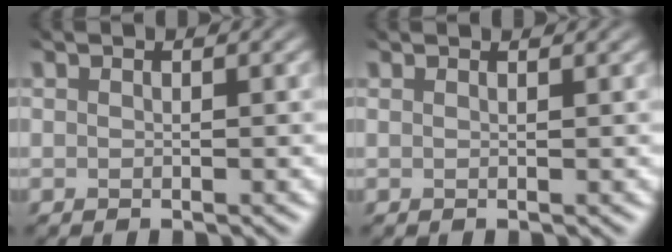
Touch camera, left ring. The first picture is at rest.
{"total": 1.0, "force": [0.8, 0.4, 0.5], "torque": [0.003, 0.010, 0.000]}